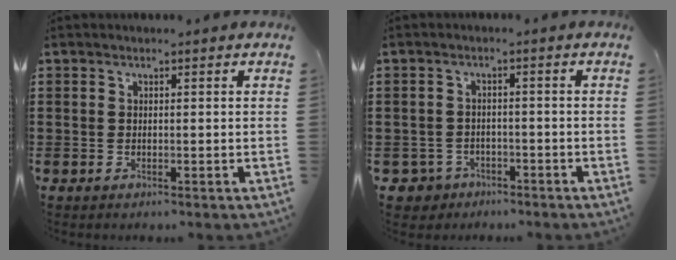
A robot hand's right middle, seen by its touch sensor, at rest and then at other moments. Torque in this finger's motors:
{"motor_torque": [0.04, 0.25, -0.02, -0.02]}